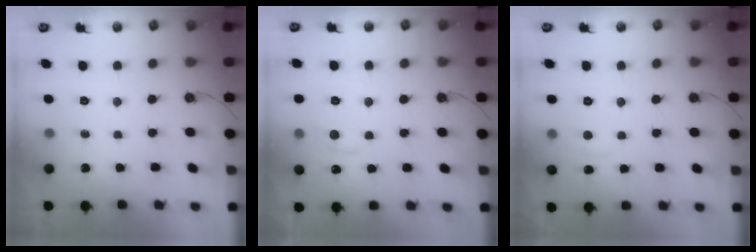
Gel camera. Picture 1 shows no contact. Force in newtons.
{"total": 1.0, "press": 0.5, "slide": 0.9}
{"total": 1.6, "press": 1.5, "slide": 0.6}